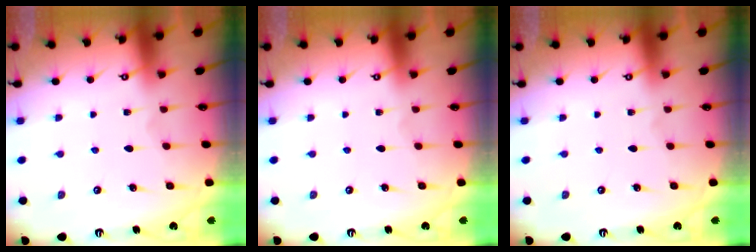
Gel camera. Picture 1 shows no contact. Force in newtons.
{"total": 0.0}
{"total": 0.0}